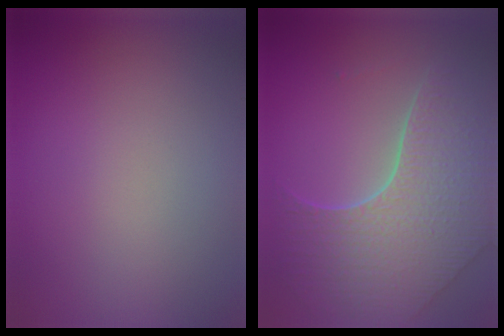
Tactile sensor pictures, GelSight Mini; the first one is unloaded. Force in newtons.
{"total": 8.2, "press": 5.9, "slide": 5.7}